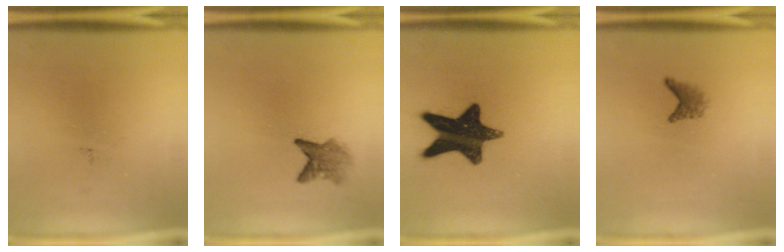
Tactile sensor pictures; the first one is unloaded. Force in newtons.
{"total": 3.2}
{"total": 15.1}
{"total": 1.7}